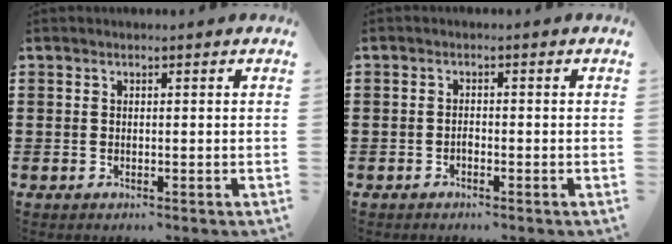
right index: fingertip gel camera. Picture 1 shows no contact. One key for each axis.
{"total": 0.8, "fx": -0.6, "fy": 0.4, "fz": 0.4, "tx": -0.010, "ty": -0.002, "tz": -0.011}